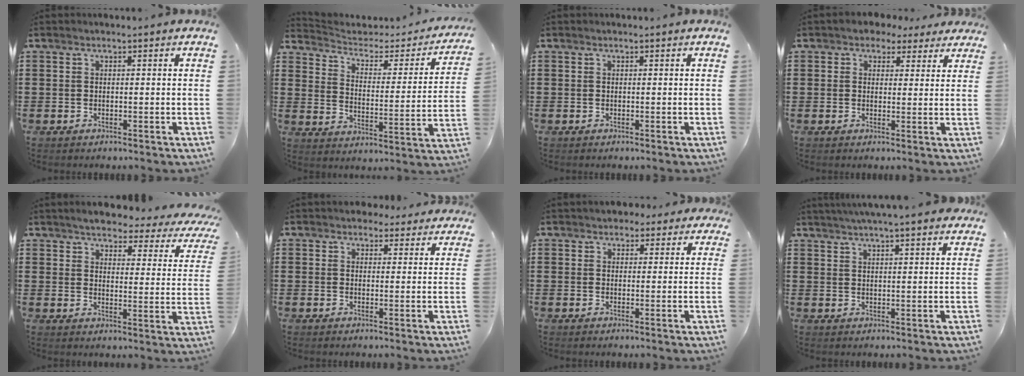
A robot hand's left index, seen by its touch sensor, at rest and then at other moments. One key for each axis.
{"total": 2.8, "fx": 2.1, "fy": 1.5, "fz": 1.1, "tx": -0.038, "ty": -0.020, "tz": 0.026}
{"total": 0.0}
{"total": 2.8, "fx": 2.1, "fy": 1.8, "fz": 0.6, "tx": -0.025, "ty": 0.005, "tz": 0.039}
{"total": 4.4, "fx": 4.0, "fy": 0.5, "fz": 1.8, "tx": -0.047, "ty": -0.031, "tz": 0.061}
{"total": 2.8, "fx": 2.4, "fy": 1.3, "fz": 0.5, "tx": -0.010, "ty": 0.000, "tz": 0.043}
{"total": 2.4, "fx": 1.8, "fy": 1.5, "fz": 0.5, "tx": -0.010, "ty": 0.006, "tz": 0.031}
{"total": 3.8, "fx": 3.5, "fy": -0.4, "fz": 1.4, "tx": -0.039, "ty": -0.009, "tz": 0.061}